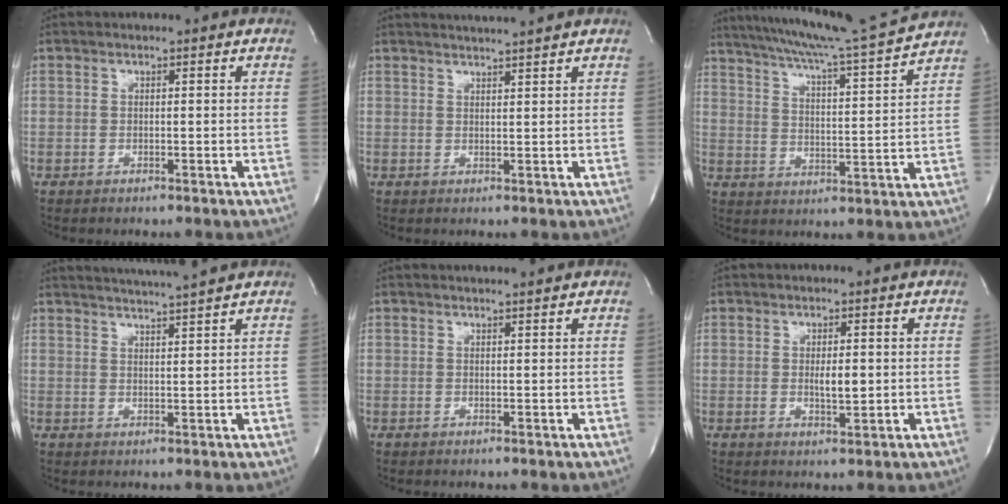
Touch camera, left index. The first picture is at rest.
{"total": 5.0, "force": [4.6, -0.8, 1.6], "torque": [-0.027, 0.011, 0.065]}
{"total": 17.7, "force": [16.2, -1.9, 7.1], "torque": [-0.127, -0.031, 0.234]}
{"total": 7.2, "force": [6.6, -1.4, 2.5], "torque": [-0.047, 0.004, 0.098]}
{"total": 2.3, "force": [2.2, -0.3, 0.6], "torque": [-0.010, 0.004, 0.029]}
{"total": 2.7, "force": [0.2, 0.7, 2.6], "torque": [-0.044, -0.005, 0.006]}